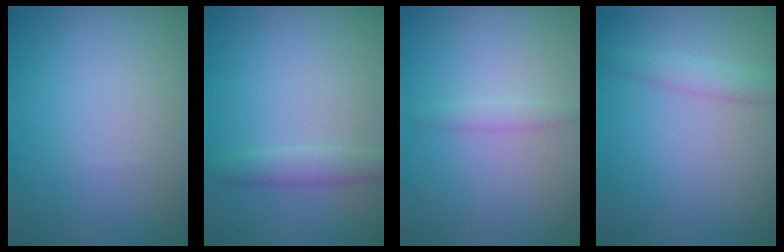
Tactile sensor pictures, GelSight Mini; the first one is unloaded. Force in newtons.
{"total": 1.9, "press": 1.9, "slide": 0.0}
{"total": 1.0, "press": 1.0, "slide": 0.0}
{"total": 1.8, "press": 1.8, "slide": 0.1}